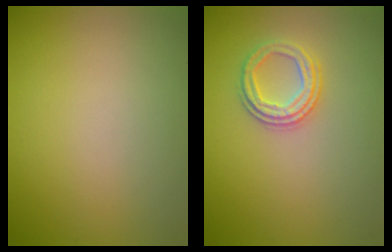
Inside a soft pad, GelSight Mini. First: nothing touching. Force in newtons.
{"total": 2.5, "press": 2.4, "slide": 0.9}